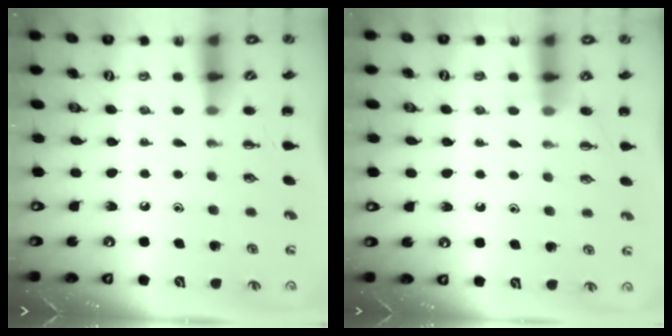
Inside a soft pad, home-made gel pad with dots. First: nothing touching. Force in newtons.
{"total": 6.0, "press": 5.6, "slide": 2.0}